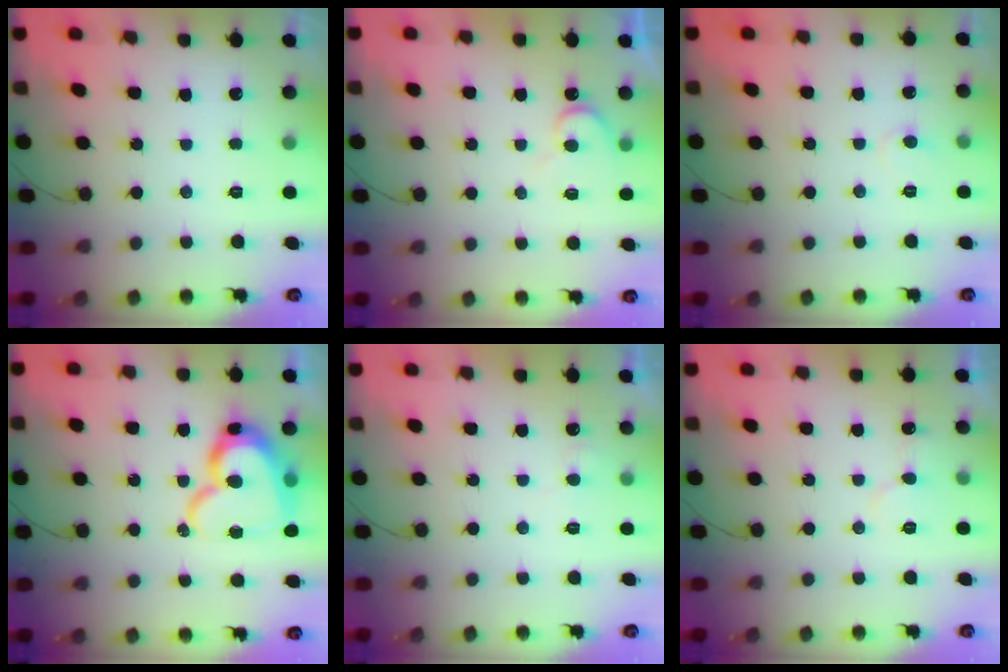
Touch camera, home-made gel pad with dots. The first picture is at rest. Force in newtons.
{"total": 5.8, "press": 5.8, "slide": 0.5}
{"total": 4.3, "press": 4.2, "slide": 0.4}
{"total": 16.1, "press": 16.0, "slide": 1.6}
{"total": 4.7, "press": 4.7, "slide": 0.4}
{"total": 6.0, "press": 6.0, "slide": 0.2}